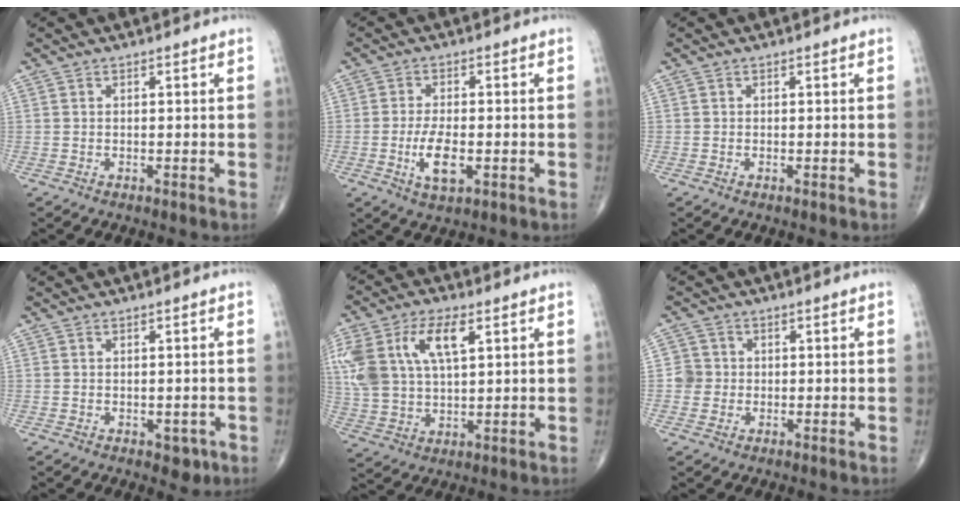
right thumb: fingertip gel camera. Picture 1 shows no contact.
{"total": 6.4, "force": [-1.6, 2.7, 5.6], "torque": [-0.106, -0.002, -0.026]}
{"total": 0.0}
{"total": 2.5, "force": [-1.0, 1.6, 1.6], "torque": [-0.004, 0.002, -0.008]}
{"total": 16.0, "force": [5.6, 8.2, 12.6], "torque": [-0.271, 0.005, 0.110]}
{"total": 2.9, "force": [-0.1, 2.9, 0.2], "torque": [0.022, 0.009, -0.006]}